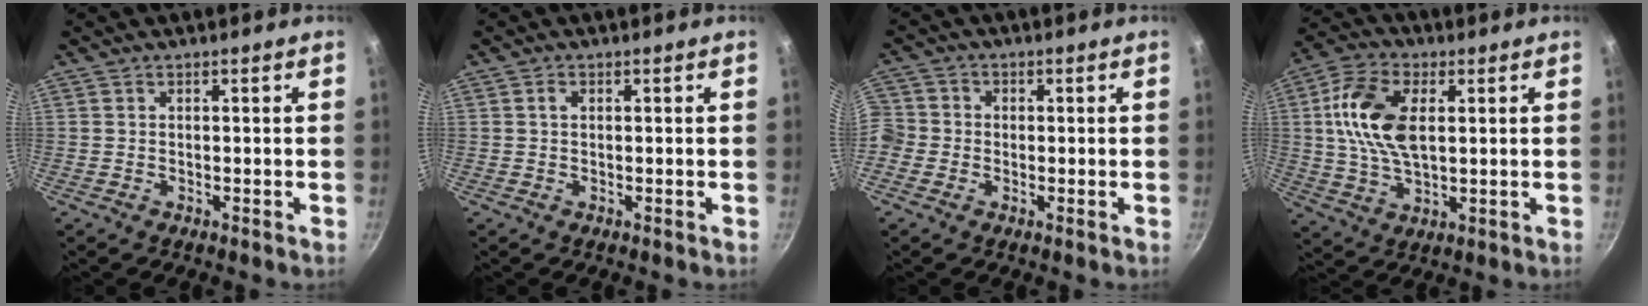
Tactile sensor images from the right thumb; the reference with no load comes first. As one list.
[{"total": 1.2, "force": [0.4, 0.8, 0.8], "torque": [-0.013, 0.004, 0.005]}, {"total": 6.8, "force": [-1.1, 6.3, 2.3], "torque": [-0.047, 0.020, -0.034]}, {"total": 13.4, "force": [2.5, 7.6, 10.7], "torque": [-0.198, 0.006, 0.041]}]